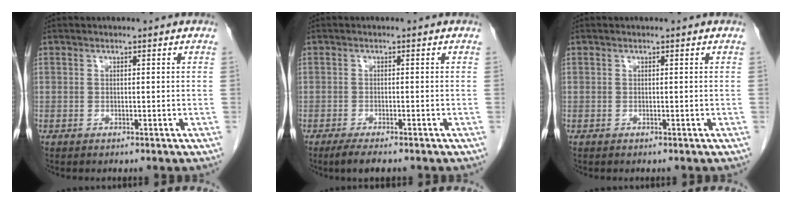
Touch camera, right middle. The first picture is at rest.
{"total": 2.9, "force": [-2.2, 0.4, 1.9], "torque": [-0.038, -0.009, -0.037]}
{"total": 0.0}